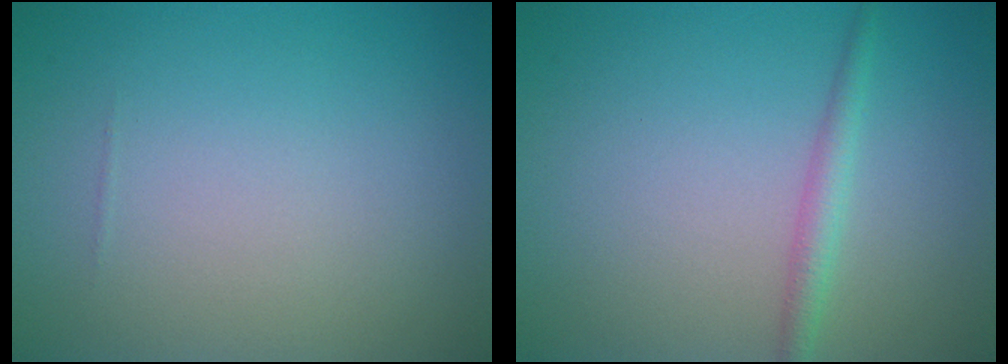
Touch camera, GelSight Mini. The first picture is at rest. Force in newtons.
{"total": 1.8, "press": 1.8, "slide": 0.0}